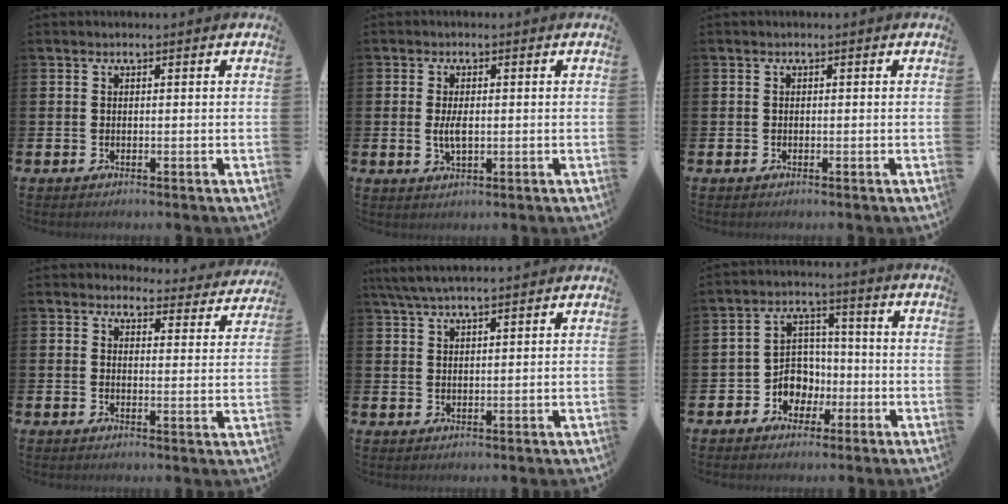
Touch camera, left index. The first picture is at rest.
{"total": 2.8, "force": [0.1, 1.3, 2.5], "torque": [-0.039, -0.001, -0.003]}
{"total": 0.0}
{"total": 3.6, "force": [3.4, 1.1, 0.1], "torque": [0.005, -0.030, 0.055]}
{"total": 4.4, "force": [3.9, 0.6, 2.1], "torque": [-0.046, -0.008, 0.071]}
{"total": 5.4, "force": [-1.5, 5.0, 1.5], "torque": [-0.046, 0.009, -0.030]}